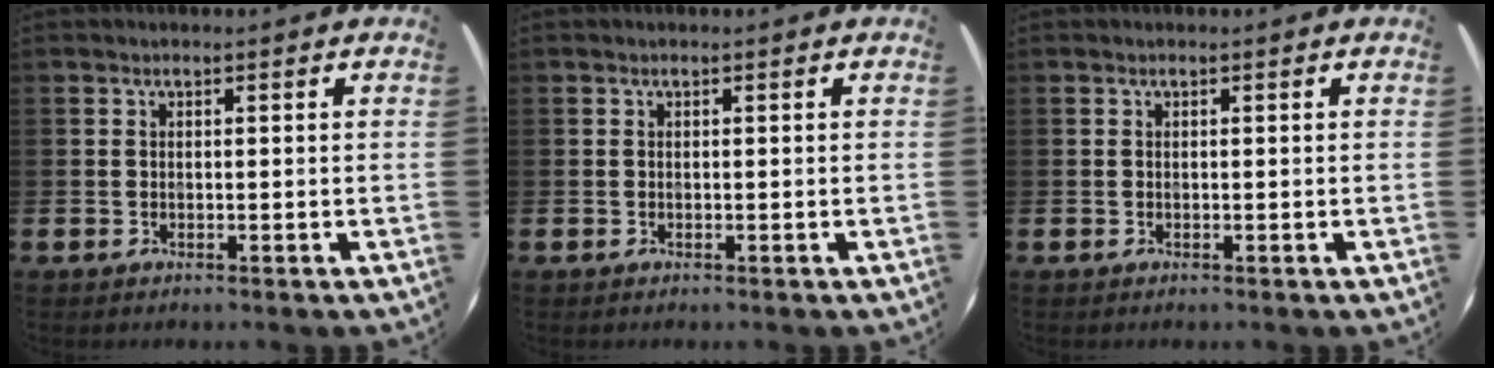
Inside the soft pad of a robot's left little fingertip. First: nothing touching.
{"total": 0.0}
{"total": 0.0}